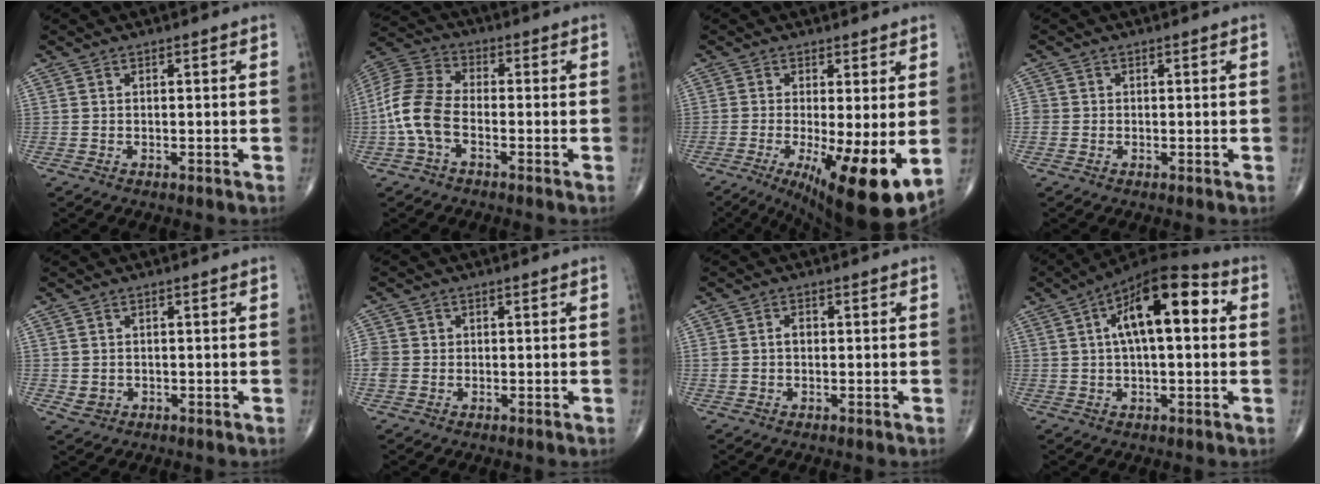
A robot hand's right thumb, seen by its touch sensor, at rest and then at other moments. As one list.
[{"total": 10.0, "force": [-2.6, 5.6, 7.9], "torque": [-0.174, 0.027, -0.063]}, {"total": 13.9, "force": [-3.1, 3.4, 13.1], "torque": [-0.190, -0.025, -0.036]}, {"total": 1.5, "force": [-0.2, 1.4, 0.4], "torque": [-0.001, 0.004, -0.004]}, {"total": 2.2, "force": [-0.2, 2.0, 0.9], "torque": [-0.011, -0.001, 0.006]}, {"total": 3.4, "force": [0.1, 3.1, 1.5], "torque": [-0.029, 0.009, 0.005]}, {"total": 2.1, "force": [0.2, 1.5, 1.5], "torque": [-0.029, 0.008, 0.006]}, {"total": 16.0, "force": [3.7, 6.6, 14.1], "torque": [-0.211, 0.031, 0.049]}]